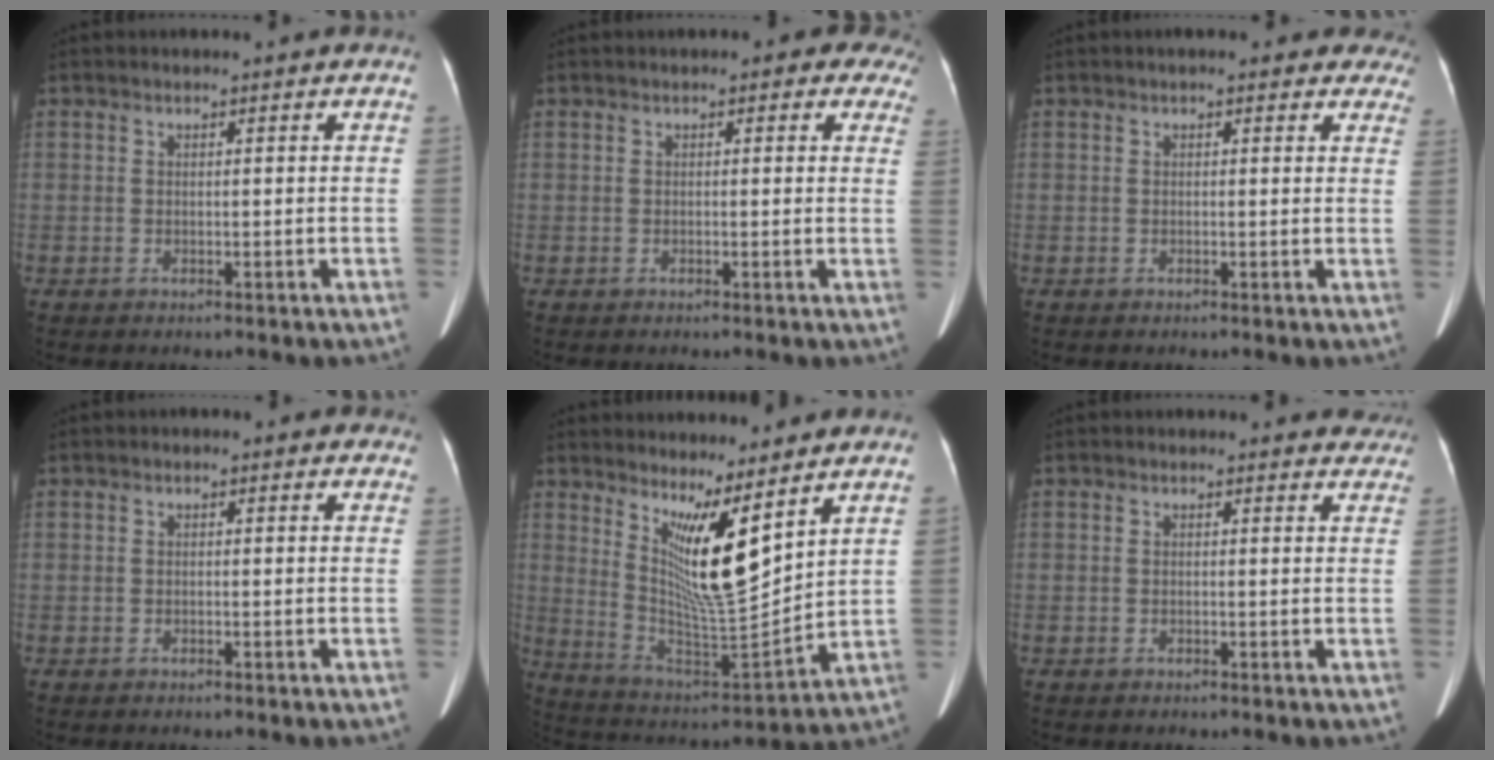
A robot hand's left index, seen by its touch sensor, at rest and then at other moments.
{"total": 6.0, "force": [4.1, 2.4, 3.6], "torque": [-0.020, 0.009, 0.031]}
{"total": 7.8, "force": [6.5, 2.8, 3.4], "torque": [-0.012, 0.007, 0.062]}
{"total": 1.1, "force": [0.6, 0.6, 0.6], "torque": [-0.001, 0.003, 0.001]}
{"total": 11.8, "force": [6.5, 1.4, 9.8], "torque": [-0.188, -0.025, 0.133]}
{"total": 3.7, "force": [3.3, 1.5, 0.0], "torque": [0.019, -0.012, 0.007]}